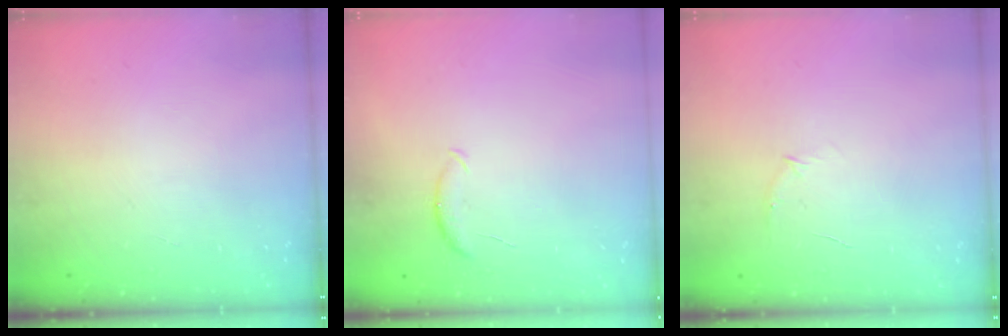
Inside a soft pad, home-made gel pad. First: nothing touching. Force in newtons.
{"total": 5.8, "press": 5.8, "slide": 0.5}
{"total": 4.7, "press": 4.4, "slide": 1.4}